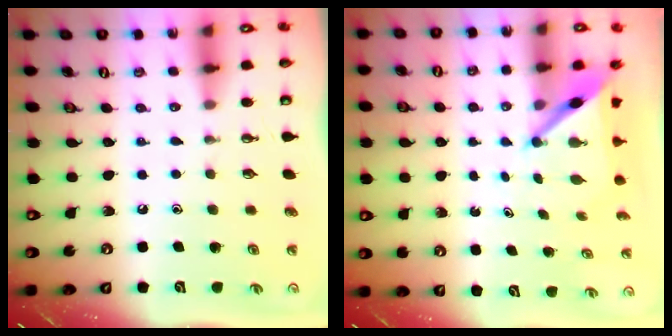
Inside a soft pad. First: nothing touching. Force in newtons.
{"total": 5.0, "press": 4.9, "slide": 0.5}